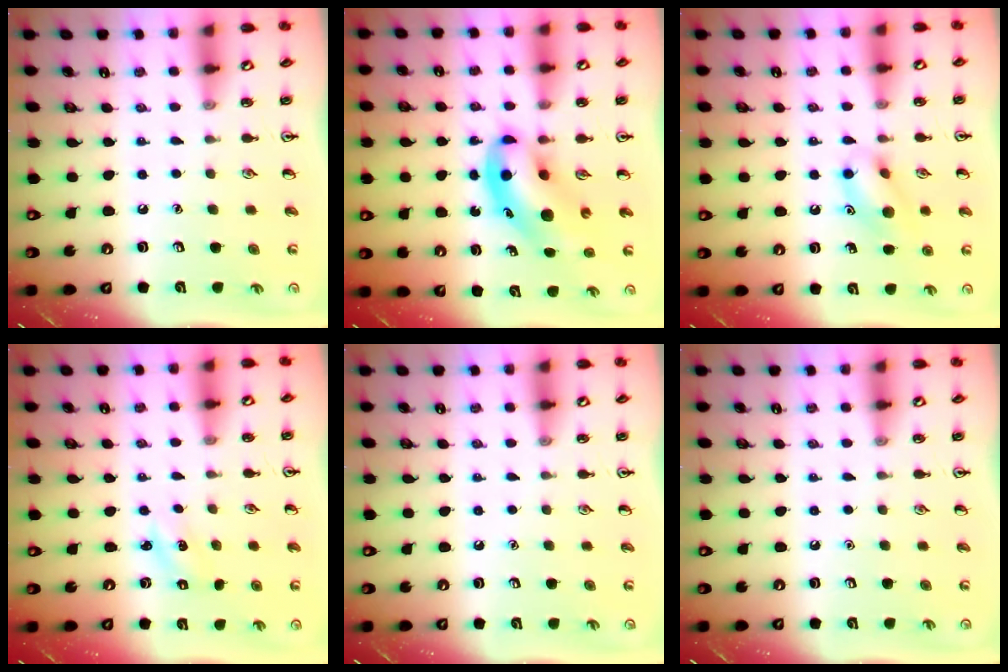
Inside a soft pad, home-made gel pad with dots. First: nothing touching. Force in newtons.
{"total": 8.9, "press": 8.5, "slide": 2.6}
{"total": 11.7, "press": 11.6, "slide": 0.7}
{"total": 1.5, "press": 1.4, "slide": 0.4}
{"total": 0.0}
{"total": 0.0}